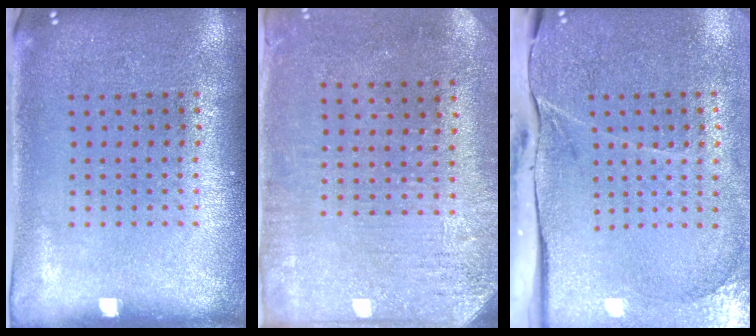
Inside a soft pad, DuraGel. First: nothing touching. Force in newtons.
{"total": 3.1, "press": 2.6, "slide": 1.7}
{"total": 4.1, "press": 3.4, "slide": 2.3}